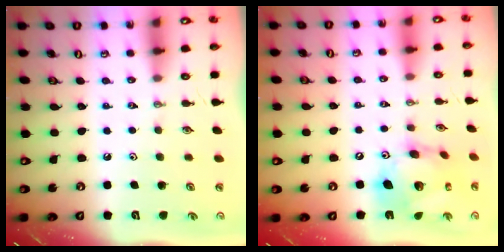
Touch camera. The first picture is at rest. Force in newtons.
{"total": 17.4, "press": 17.3, "slide": 2.0}